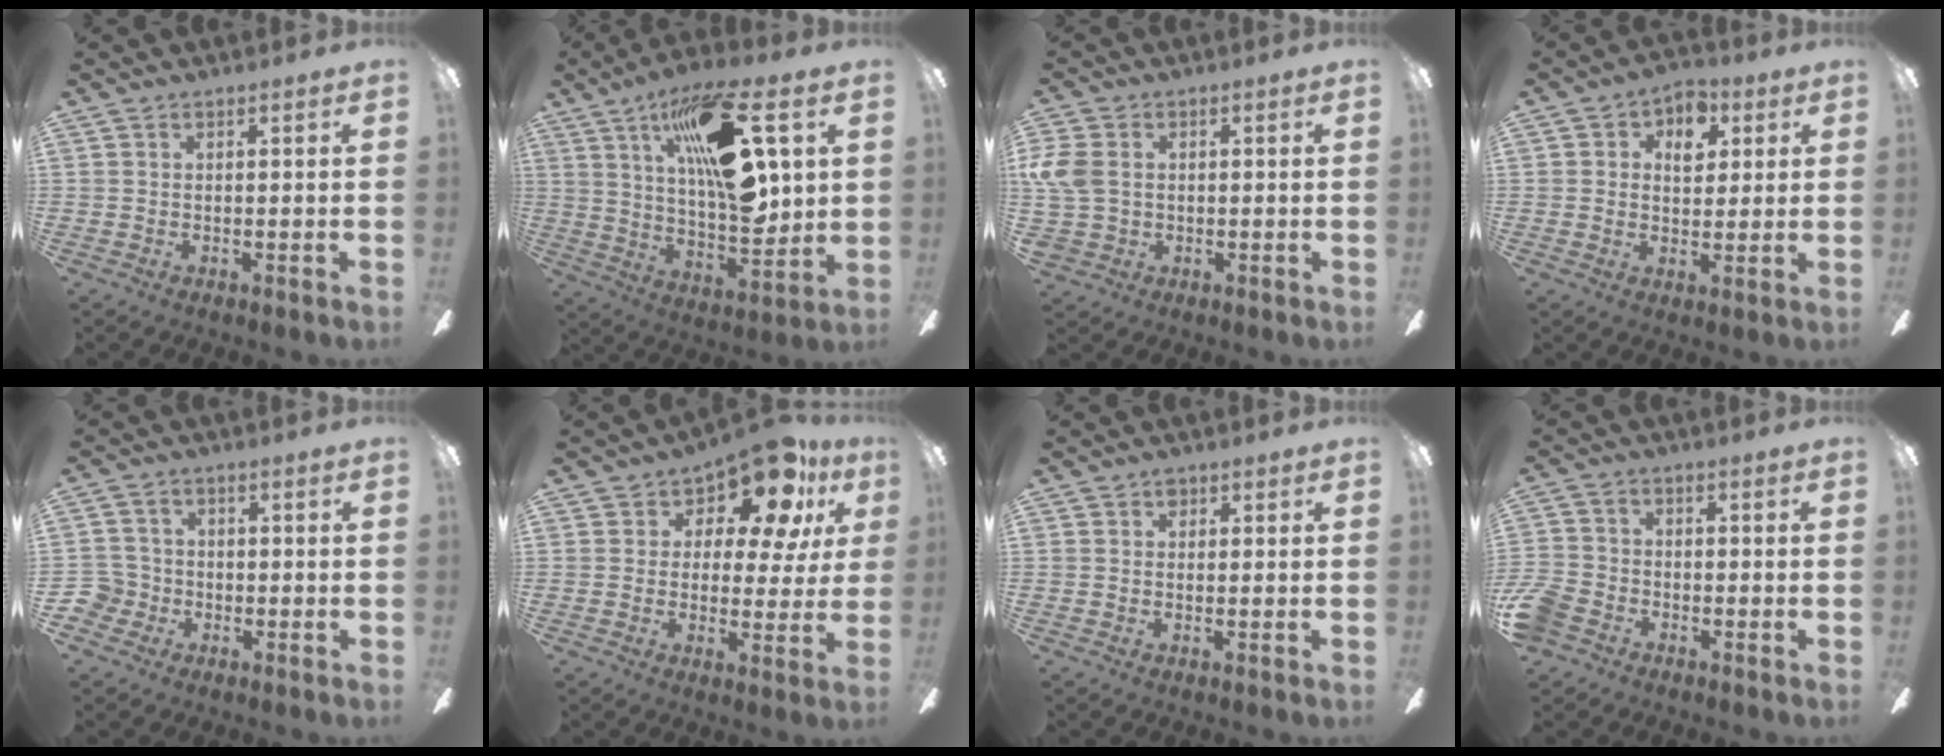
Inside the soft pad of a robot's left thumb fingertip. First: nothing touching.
{"total": 21.1, "force": [9.4, 7.4, 17.4], "torque": [-0.285, -0.045, 0.143]}
{"total": 8.5, "force": [0.9, 6.7, 5.1], "torque": [-0.129, 0.011, 0.021]}
{"total": 7.2, "force": [2.6, 5.1, 4.3], "torque": [-0.047, -0.001, 0.039]}
{"total": 4.9, "force": [-1.5, 4.6, 0.9], "torque": [-0.036, 0.018, -0.029]}
{"total": 12.9, "force": [8.6, 5.6, 7.8], "torque": [-0.128, -0.056, 0.149]}
{"total": 1.6, "force": [0.7, 1.2, 0.8], "torque": [-0.001, -0.003, 0.009]}
{"total": 6.7, "force": [-3.9, 4.6, 2.8], "torque": [-0.071, 0.021, -0.077]}